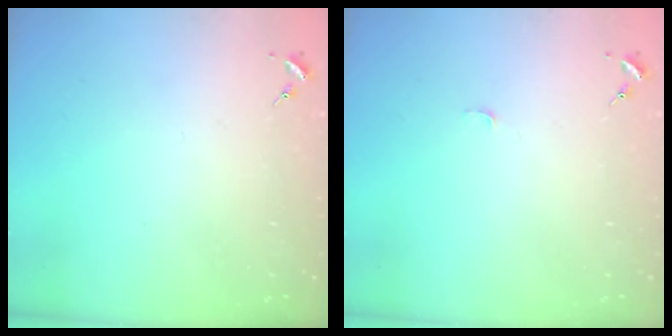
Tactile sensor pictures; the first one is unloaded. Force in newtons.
{"total": 3.1, "press": 3.1, "slide": 0.3}